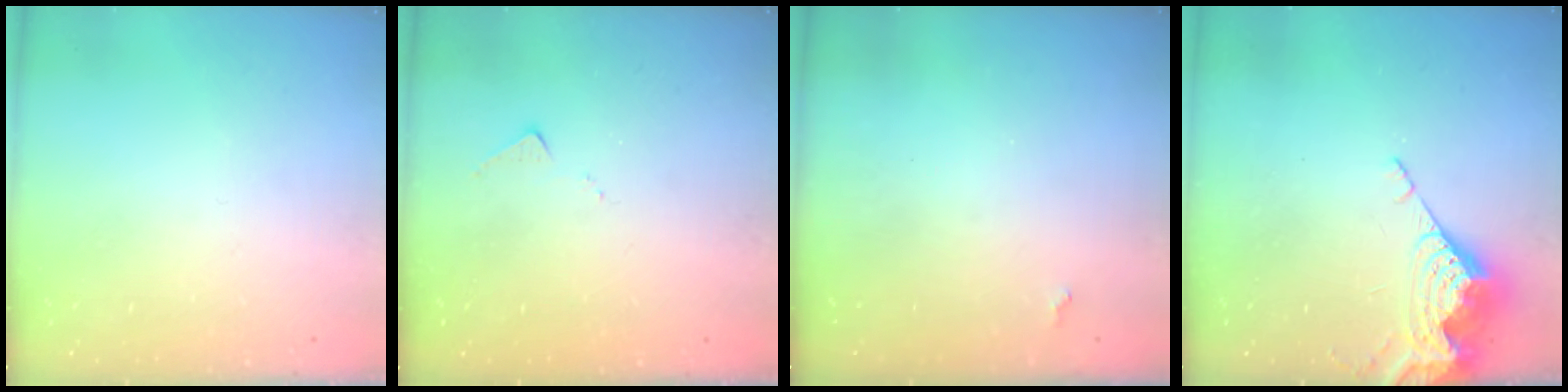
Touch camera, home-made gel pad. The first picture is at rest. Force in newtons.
{"total": 6.3, "press": 6.3, "slide": 0.8}
{"total": 2.0, "press": 2.0, "slide": 0.5}
{"total": 8.0, "press": 8.0, "slide": 0.8}